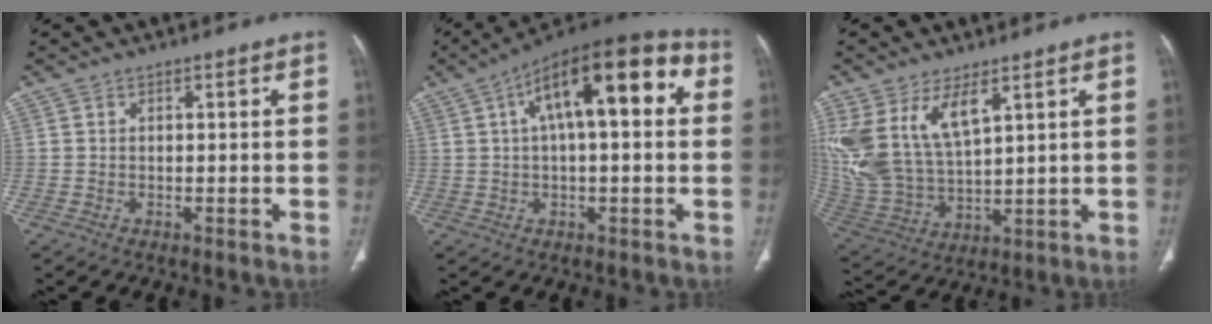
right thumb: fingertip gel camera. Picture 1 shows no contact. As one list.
[{"total": 19.2, "force": [5.0, 7.5, 17.0], "torque": [-0.243, 0.039, 0.066]}, {"total": 15.3, "force": [7.2, 7.3, 11.4], "torque": [-0.239, -0.027, 0.162]}]